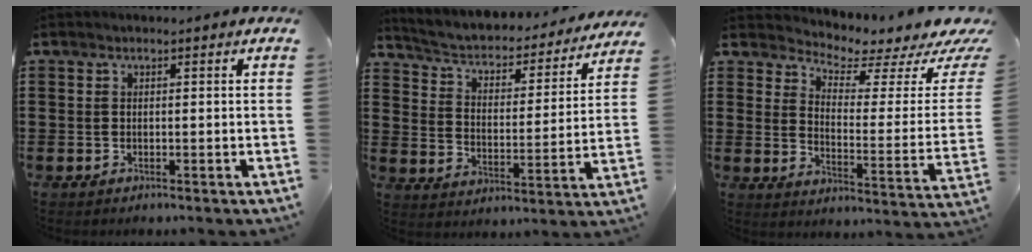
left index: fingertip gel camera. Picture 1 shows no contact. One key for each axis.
{"total": 3.1, "fx": 2.6, "fy": 1.0, "fz": 1.4, "tx": -0.044, "ty": -0.027, "tz": 0.034}
{"total": 3.1, "fx": 2.8, "fy": 0.3, "fz": 1.4, "tx": -0.042, "ty": -0.039, "tz": 0.038}